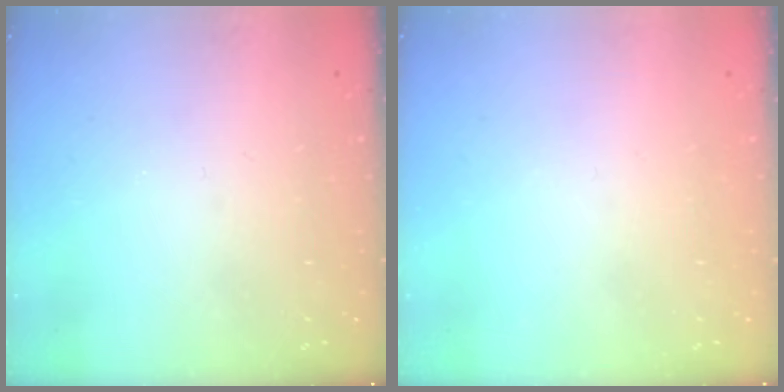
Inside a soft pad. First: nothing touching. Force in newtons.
{"total": 1.8, "press": 1.7, "slide": 0.1}